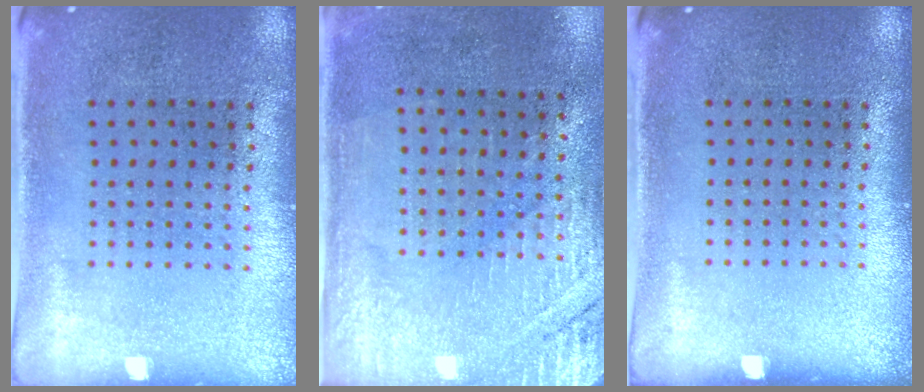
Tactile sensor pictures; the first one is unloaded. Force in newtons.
{"total": 2.8, "press": 2.6, "slide": 1.0}
{"total": 0.0}